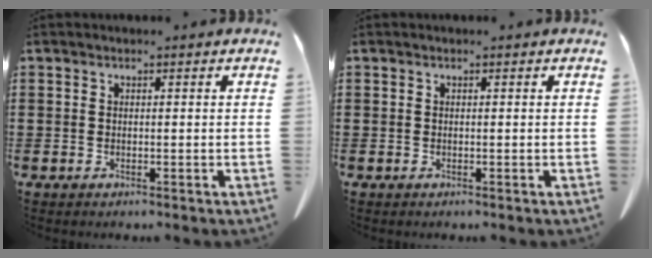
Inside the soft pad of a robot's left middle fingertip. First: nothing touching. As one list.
[{"total": 0.0}]